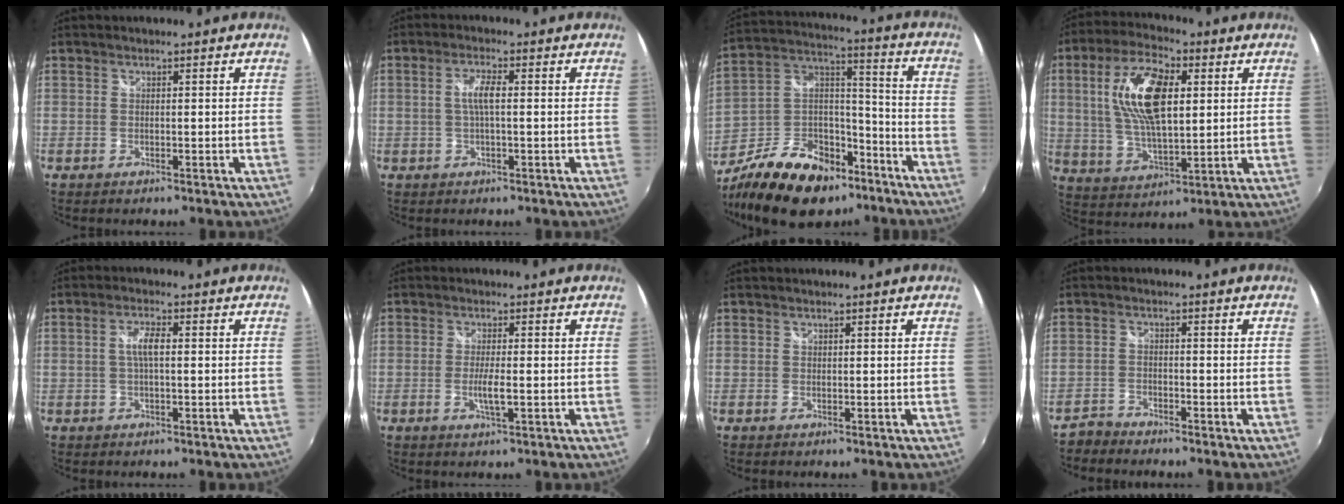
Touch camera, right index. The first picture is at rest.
{"total": 3.5, "force": [0.1, 0.5, 3.5], "torque": [-0.068, 0.003, 0.002]}
{"total": 22.3, "force": [-13.8, 12.5, 12.3], "torque": [-0.255, 0.030, -0.216]}
{"total": 15.3, "force": [3.6, 6.8, 13.2], "torque": [-0.252, 0.013, 0.071]}
{"total": 3.5, "force": [0.2, 0.9, 3.3], "torque": [-0.065, 0.004, 0.004]}
{"total": 3.2, "force": [-0.7, 0.3, 3.1], "torque": [-0.059, -0.008, -0.013]}
{"total": 0.0}
{"total": 2.8, "force": [-2.7, 0.8, 0.1], "torque": [-0.010, 0.000, -0.057]}